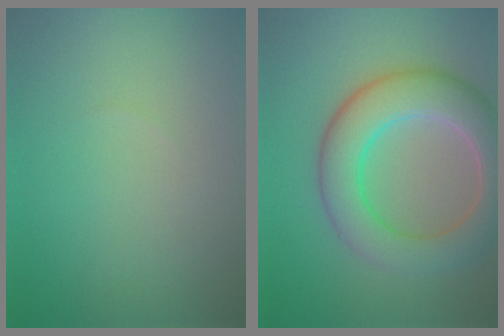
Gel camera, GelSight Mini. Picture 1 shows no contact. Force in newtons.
{"total": 7.6, "press": 7.6, "slide": 0.3}